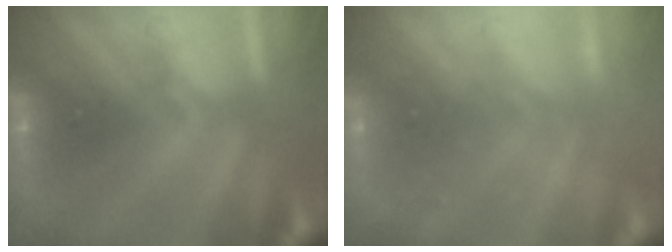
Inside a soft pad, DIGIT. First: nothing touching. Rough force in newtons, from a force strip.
{"total": 2.3}